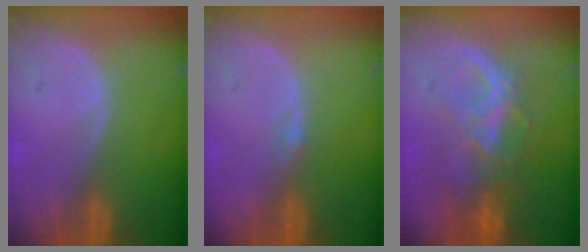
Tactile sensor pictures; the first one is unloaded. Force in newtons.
{"total": 1.4, "press": 1.1, "slide": 0.8}
{"total": 8.1, "press": 7.6, "slide": 2.7}